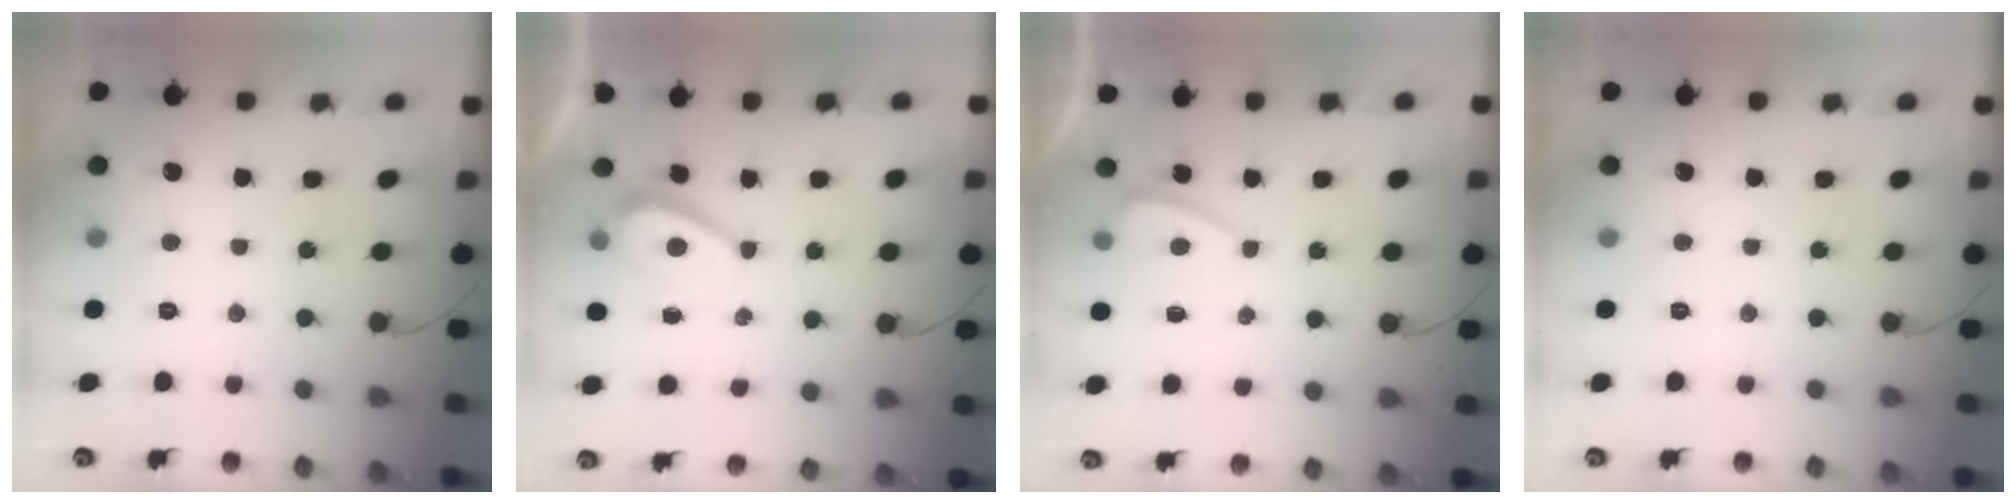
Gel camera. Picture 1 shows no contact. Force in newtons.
{"total": 2.7, "press": 2.7, "slide": 0.6}
{"total": 2.0, "press": 1.9, "slide": 0.7}
{"total": 0.0}